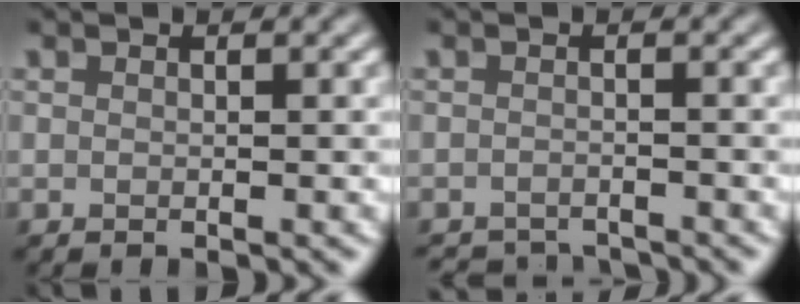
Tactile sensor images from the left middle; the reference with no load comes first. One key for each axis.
{"total": 3.3, "fx": -3.3, "fy": 0.4, "fz": 0.2, "tx": -0.003, "ty": -0.006, "tz": -0.051}